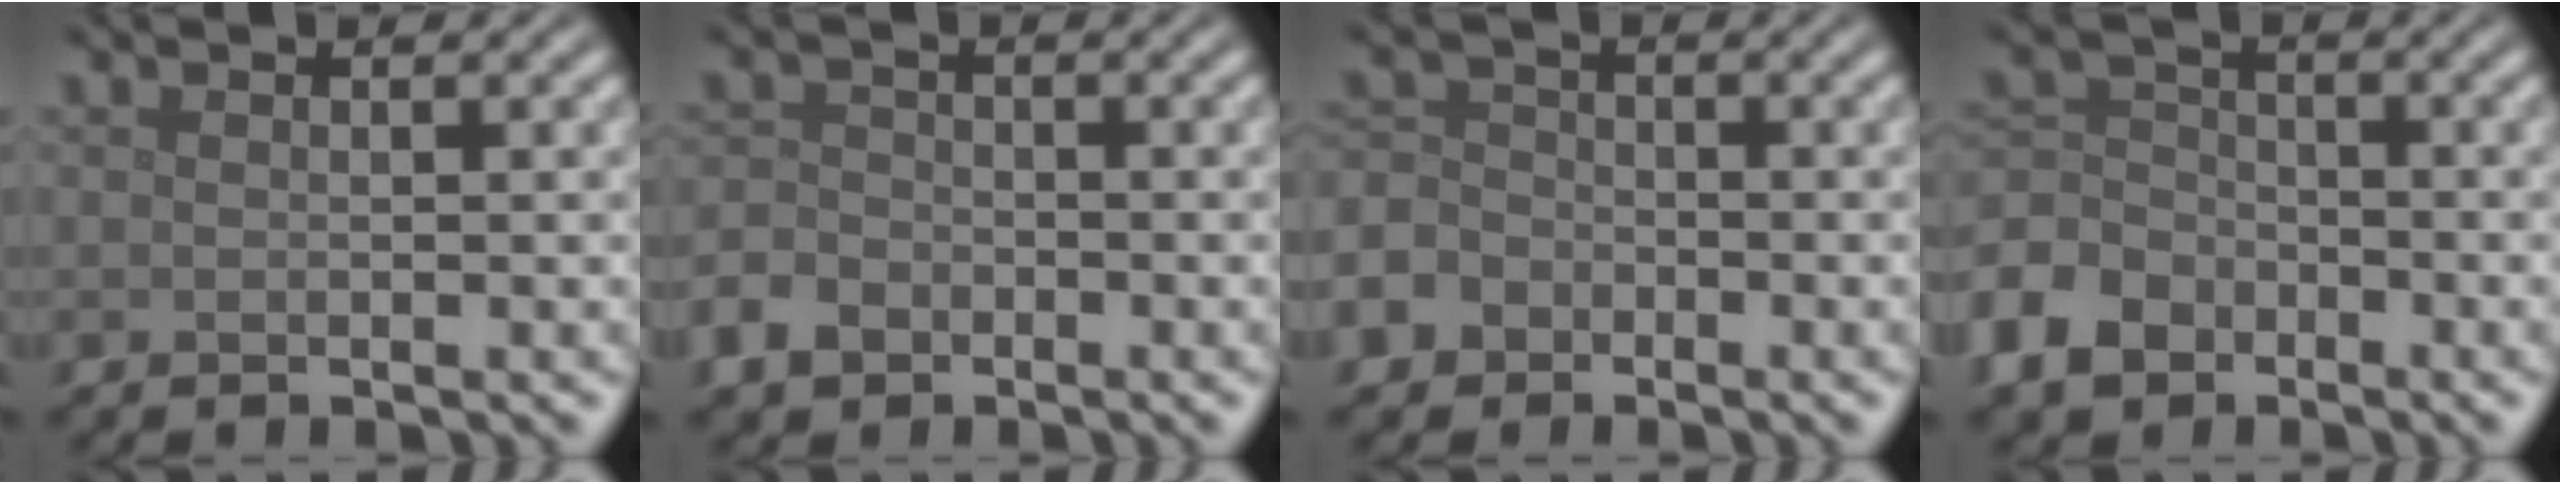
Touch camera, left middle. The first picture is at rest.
{"total": 2.8, "force": [-1.7, 2.0, 1.0], "torque": [-0.020, -0.001, -0.040]}
{"total": 5.0, "force": [-3.1, 3.7, 1.2], "torque": [-0.016, -0.006, -0.062]}
{"total": 5.8, "force": [-3.7, 3.9, 2.2], "torque": [-0.055, 0.002, -0.092]}